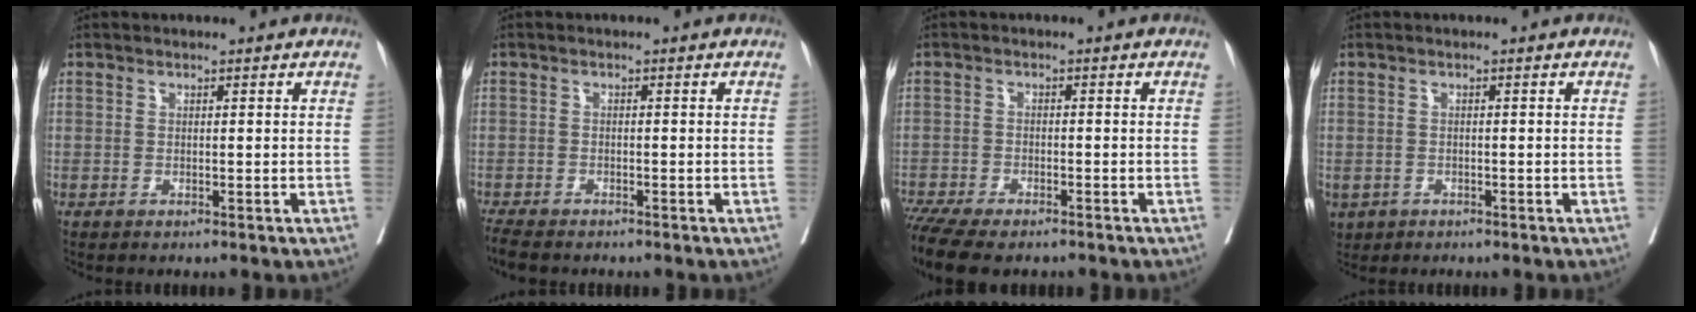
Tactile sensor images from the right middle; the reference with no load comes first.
{"total": 4.5, "force": [-3.9, 1.1, 2.0], "torque": [-0.034, -0.011, -0.063]}
{"total": 10.5, "force": [-8.4, 3.2, 5.3], "torque": [-0.095, -0.008, -0.132]}
{"total": 4.4, "force": [-2.4, 3.4, 1.4], "torque": [-0.035, -0.004, -0.035]}